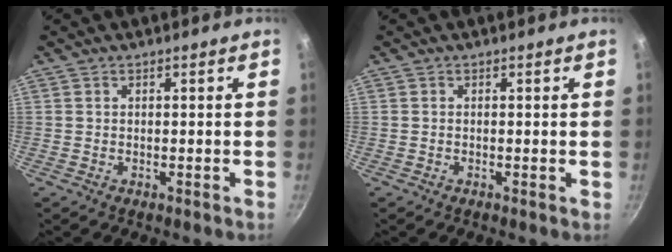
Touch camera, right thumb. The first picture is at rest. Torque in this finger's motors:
{"motor_torque": [0.08, -0.07, -0.01, -0.08, 0.03]}